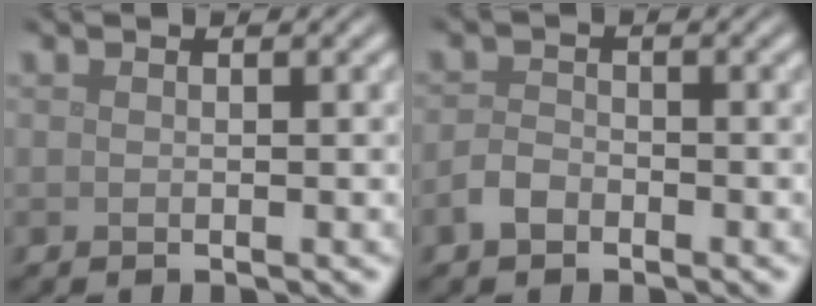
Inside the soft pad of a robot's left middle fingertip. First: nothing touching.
{"total": 1.7, "force": [-1.1, 1.0, 0.8], "torque": [-0.014, 0.003, -0.026]}